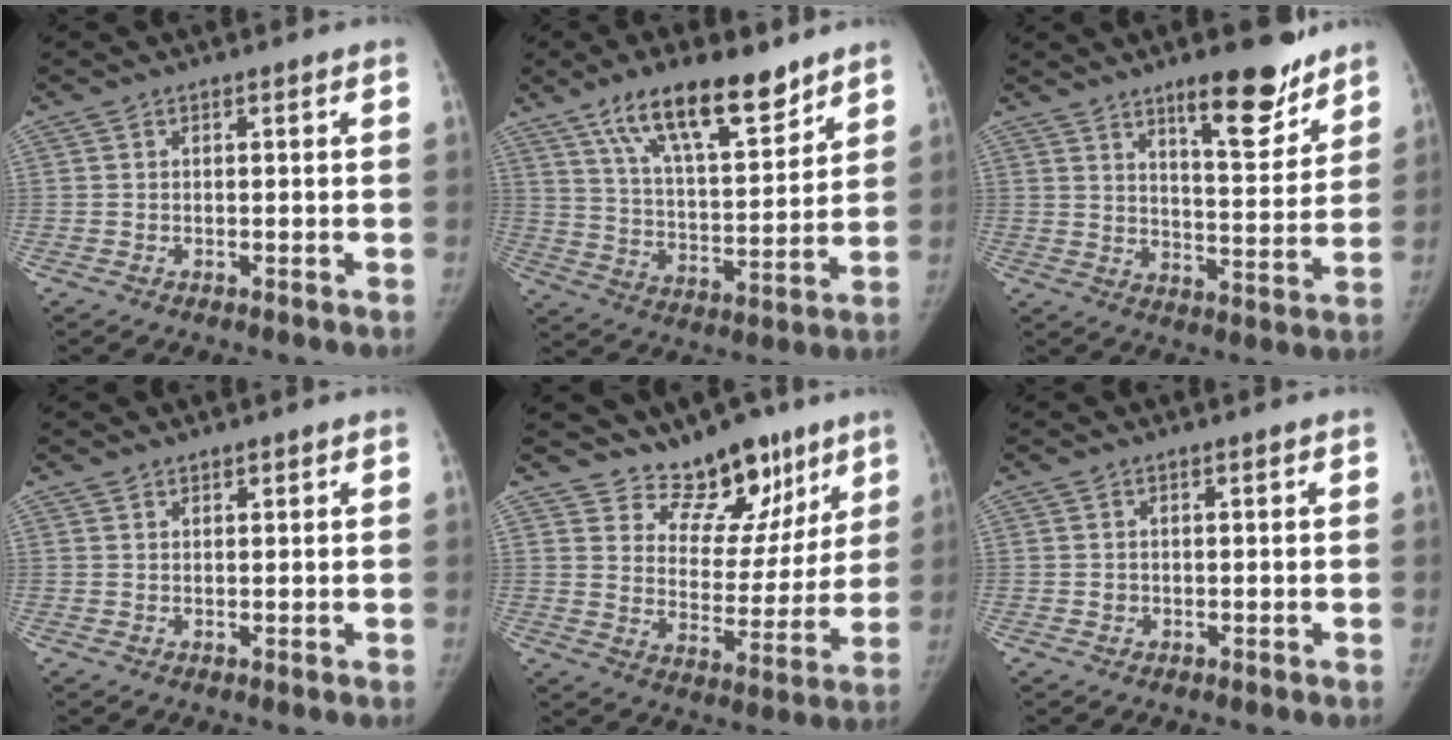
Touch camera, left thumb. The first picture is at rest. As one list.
[{"total": 17.2, "force": [11.6, 5.8, 11.3], "torque": [-0.159, -0.059, 0.207]}, {"total": 13.7, "force": [9.6, 4.0, 9.0], "torque": [-0.095, -0.068, 0.147]}, {"total": 1.2, "force": [1.0, 0.5, 0.2], "torque": [0.008, -0.006, 0.013]}, {"total": 14.4, "force": [11.0, 7.7, 5.4], "torque": [-0.017, -0.072, 0.169]}, {"total": 0.7, "force": [0.1, 0.7, 0.2], "torque": [0.003, 0.001, 0.003]}]